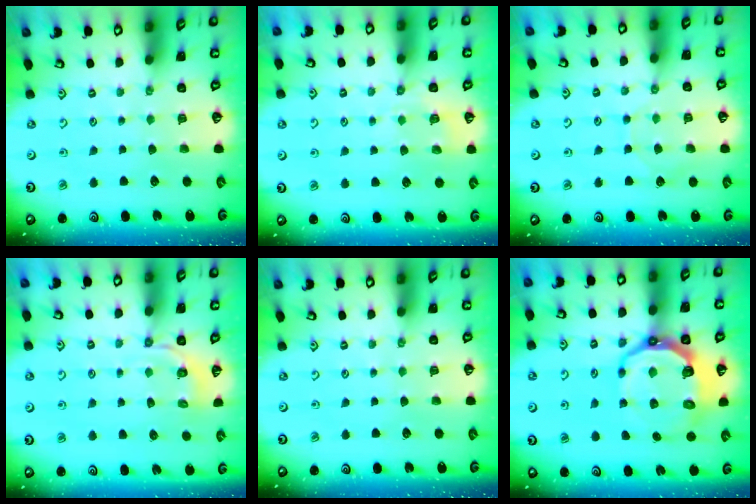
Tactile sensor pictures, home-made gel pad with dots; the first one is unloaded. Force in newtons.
{"total": 6.0, "press": 5.8, "slide": 1.4}
{"total": 7.0, "press": 6.9, "slide": 0.7}
{"total": 3.7, "press": 3.2, "slide": 2.0}
{"total": 0.0}
{"total": 13.2, "press": 12.4, "slide": 4.4}